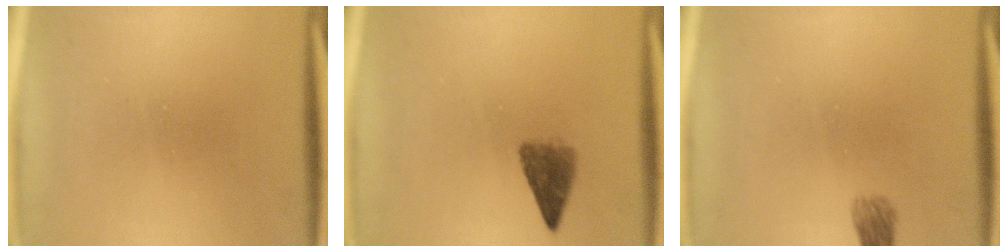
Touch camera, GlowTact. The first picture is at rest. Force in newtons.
{"total": 2.7}
{"total": 2.3}